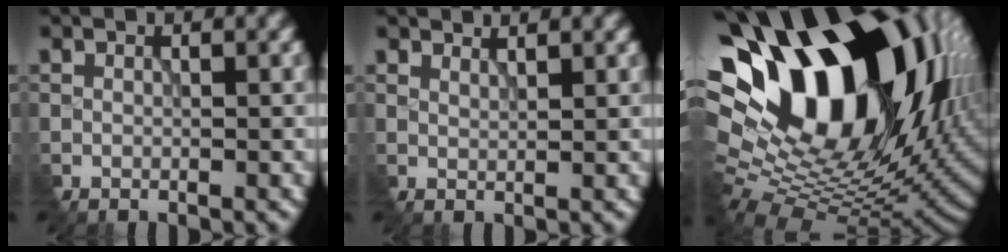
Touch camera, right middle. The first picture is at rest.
{"total": 2.2, "force": [2.1, 0.3, 0.3], "torque": [-0.004, 0.001, 0.031]}
{"total": 20.7, "force": [6.1, 12.4, 15.4], "torque": [-0.270, -0.009, 0.125]}